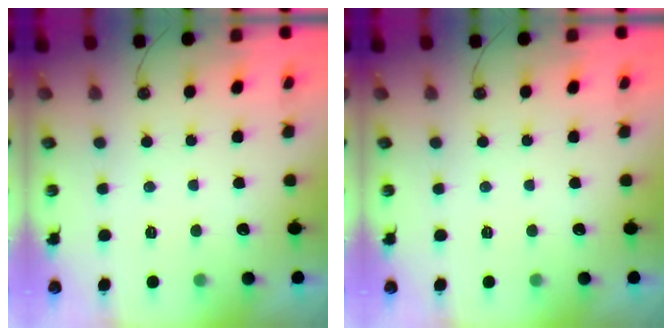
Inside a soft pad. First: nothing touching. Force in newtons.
{"total": 0.0}